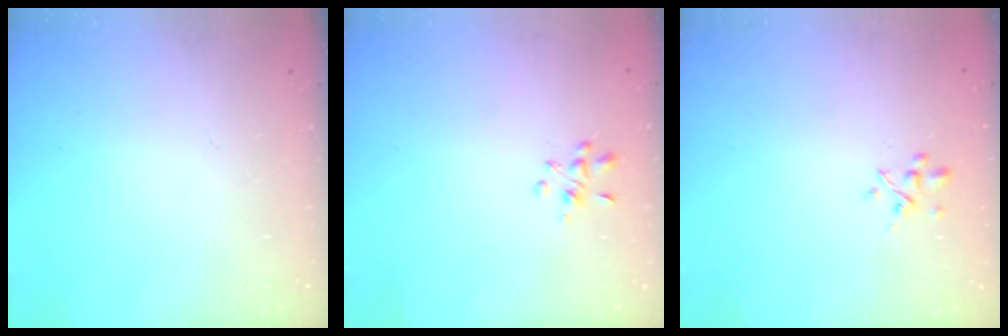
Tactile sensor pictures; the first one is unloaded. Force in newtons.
{"total": 3.2, "press": 3.1, "slide": 0.8}
{"total": 2.2, "press": 2.0, "slide": 0.9}